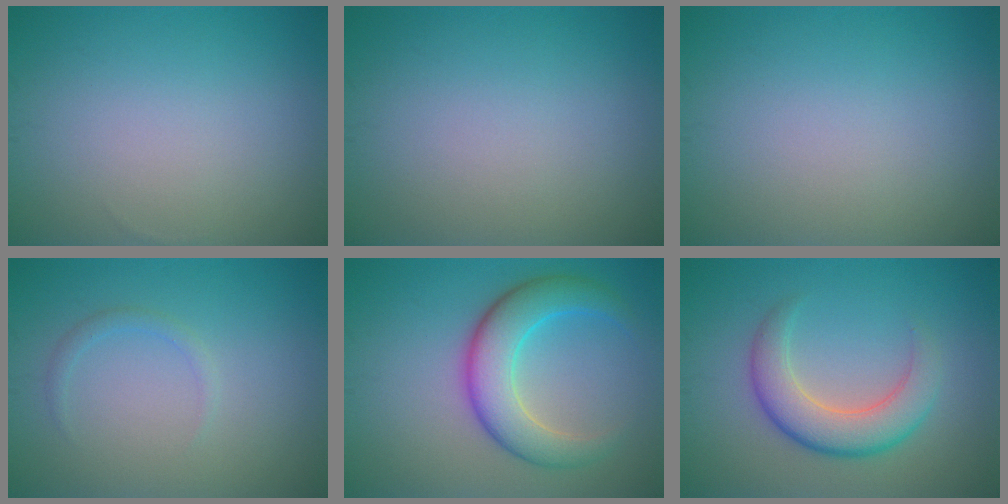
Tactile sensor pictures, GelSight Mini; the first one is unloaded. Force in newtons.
{"total": 0.0}
{"total": 0.0}
{"total": 1.0, "press": 1.0, "slide": 0.0}
{"total": 6.1, "press": 6.1, "slide": 0.2}
{"total": 5.1, "press": 5.1, "slide": 0.2}